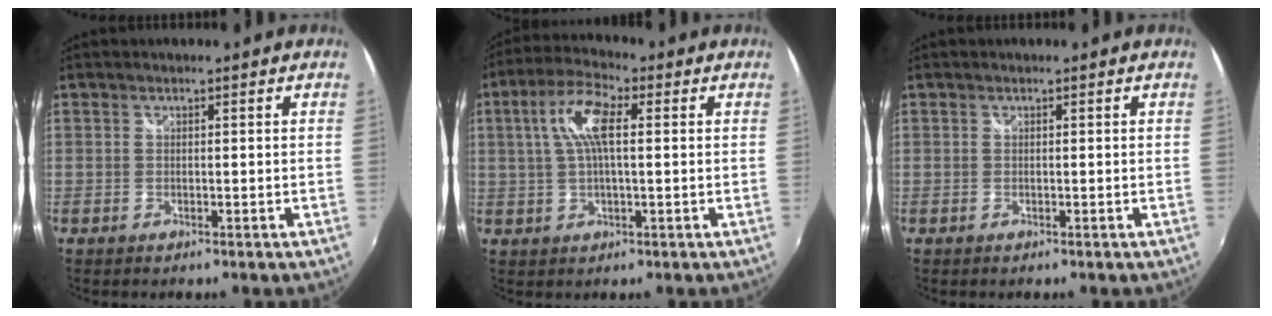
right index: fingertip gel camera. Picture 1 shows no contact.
{"total": 8.5, "force": [1.8, 2.8, 7.8], "torque": [-0.156, 0.017, 0.033]}
{"total": 0.0}